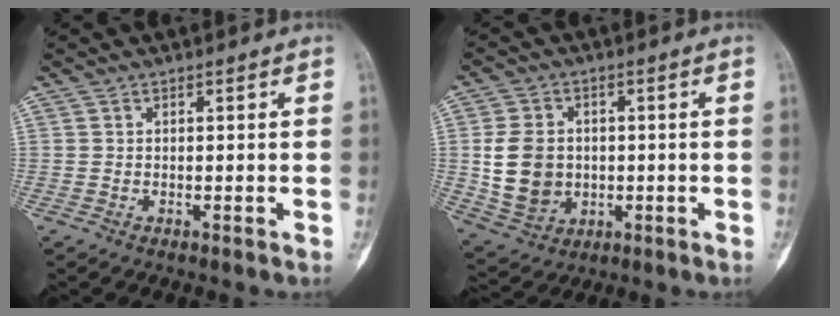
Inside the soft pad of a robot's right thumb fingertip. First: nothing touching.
{"total": 10.5, "force": [0.1, 8.4, 6.2], "torque": [-0.101, 0.001, 0.016]}